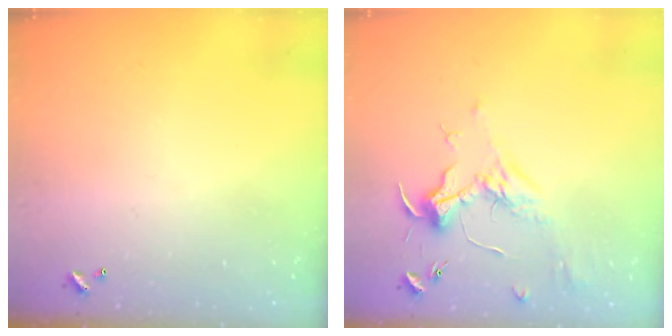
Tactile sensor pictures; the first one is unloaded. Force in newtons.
{"total": 1.8, "press": 1.7, "slide": 0.6}